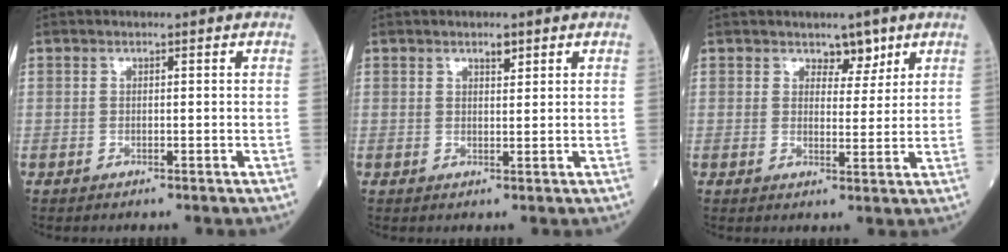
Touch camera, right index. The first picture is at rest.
{"total": 1.5, "force": [1.1, 0.5, 1.0], "torque": [-0.017, -0.001, 0.018]}
{"total": 3.3, "force": [2.3, 1.8, 1.4], "torque": [-0.011, -0.005, 0.034]}